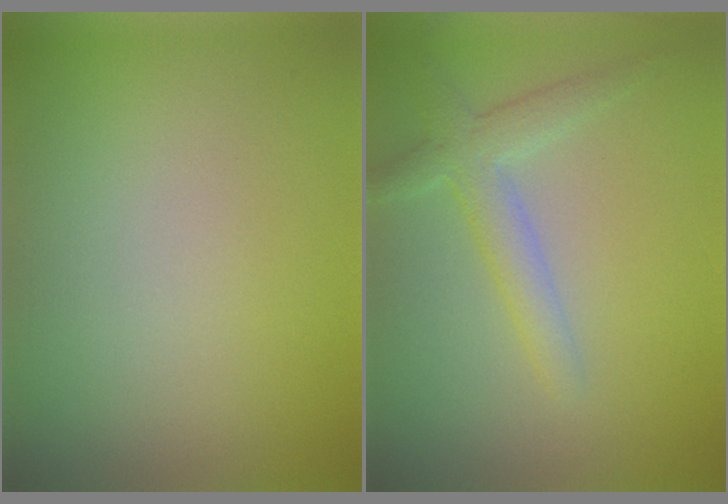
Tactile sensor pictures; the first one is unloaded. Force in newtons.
{"total": 3.1, "press": 3.1, "slide": 0.2}